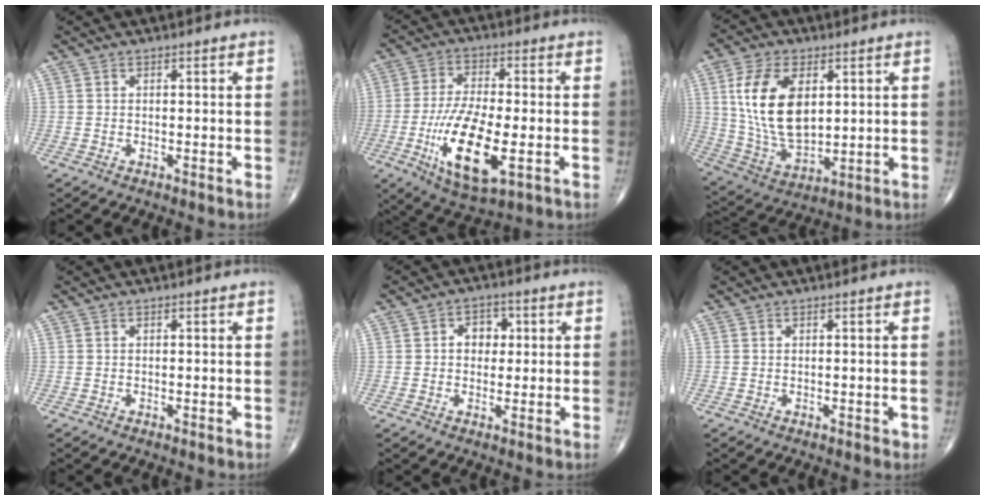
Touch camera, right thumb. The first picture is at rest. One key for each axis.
{"total": 15.2, "fx": -4.2, "fy": 5.5, "fz": 13.5, "tx": -0.260, "ty": -0.005, "tz": -0.068}
{"total": 16.5, "fx": 3.8, "fy": 9.4, "fz": 13.0, "tx": -0.237, "ty": -0.015, "tz": 0.083}
{"total": 0.0}
{"total": 4.6, "fx": 0.8, "fy": 3.6, "fz": 2.8, "tx": -0.011, "ty": 0.005, "tz": 0.006}
{"total": 0.0}